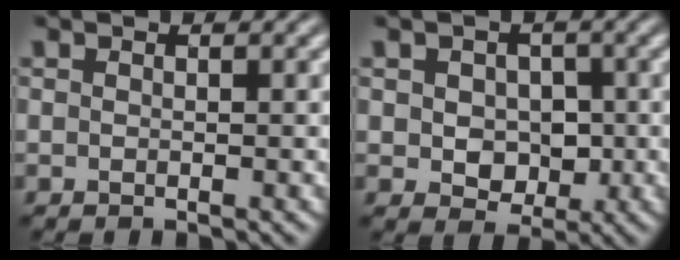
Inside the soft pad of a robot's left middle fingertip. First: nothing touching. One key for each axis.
{"total": 3.6, "fx": -0.1, "fy": 2.8, "fz": 2.3, "tx": -0.035, "ty": -0.006, "tz": -0.001}